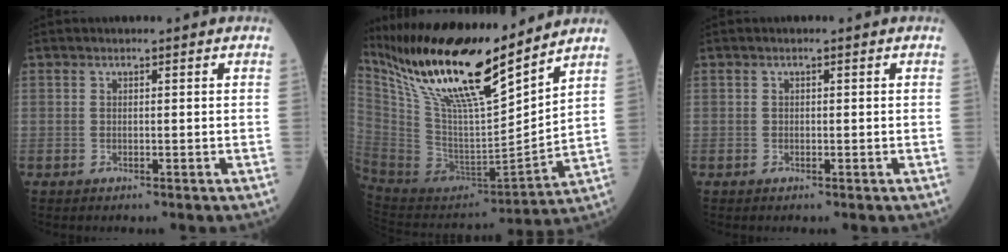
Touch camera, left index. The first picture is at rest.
{"total": 23.3, "force": [18.0, 3.0, 14.4], "torque": [-0.273, -0.005, 0.336]}
{"total": 0.0}